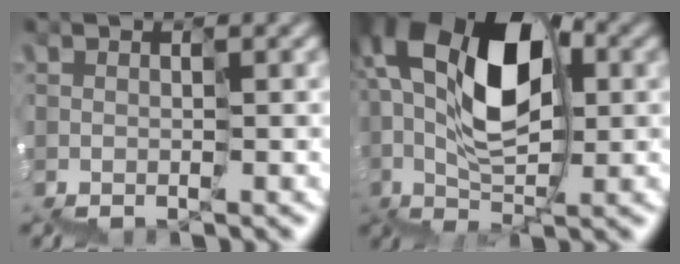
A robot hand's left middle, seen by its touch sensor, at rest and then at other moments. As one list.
[{"total": 10.7, "force": [1.6, 6.4, 8.4], "torque": [-0.167, 0.026, 0.019]}]